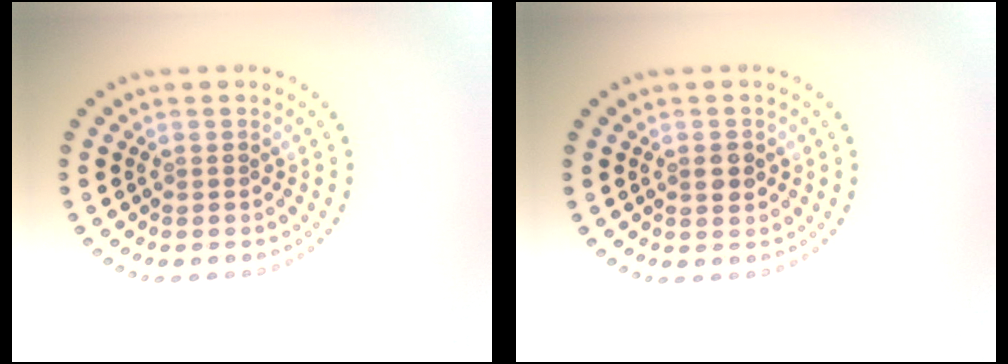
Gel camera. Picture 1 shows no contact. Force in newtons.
{"total": 1.5, "press": 1.5, "slide": 0.2}